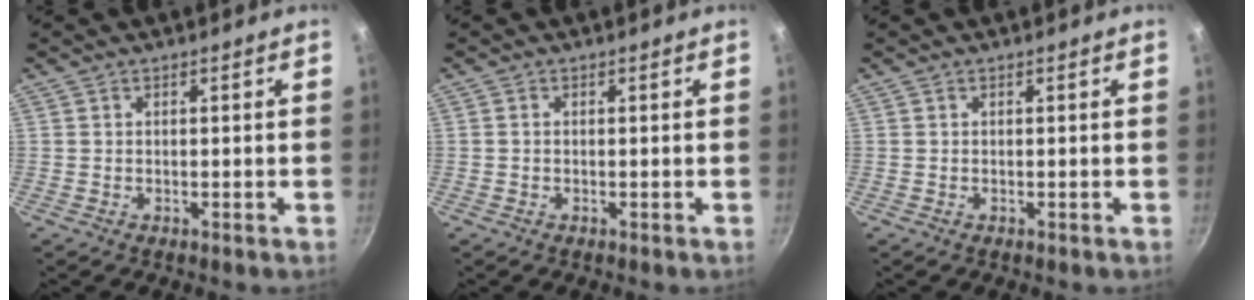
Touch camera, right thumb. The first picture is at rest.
{"total": 0.5, "force": [-0.1, 0.4, 0.3], "torque": [-0.003, 0.003, -0.003]}
{"total": 0.0}